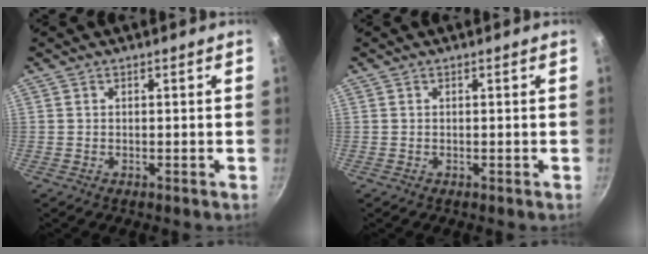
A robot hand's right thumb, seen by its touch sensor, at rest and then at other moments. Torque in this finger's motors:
{"motor_torque": [-0.16, -0.35, 0.34, -0.26, 0.01]}